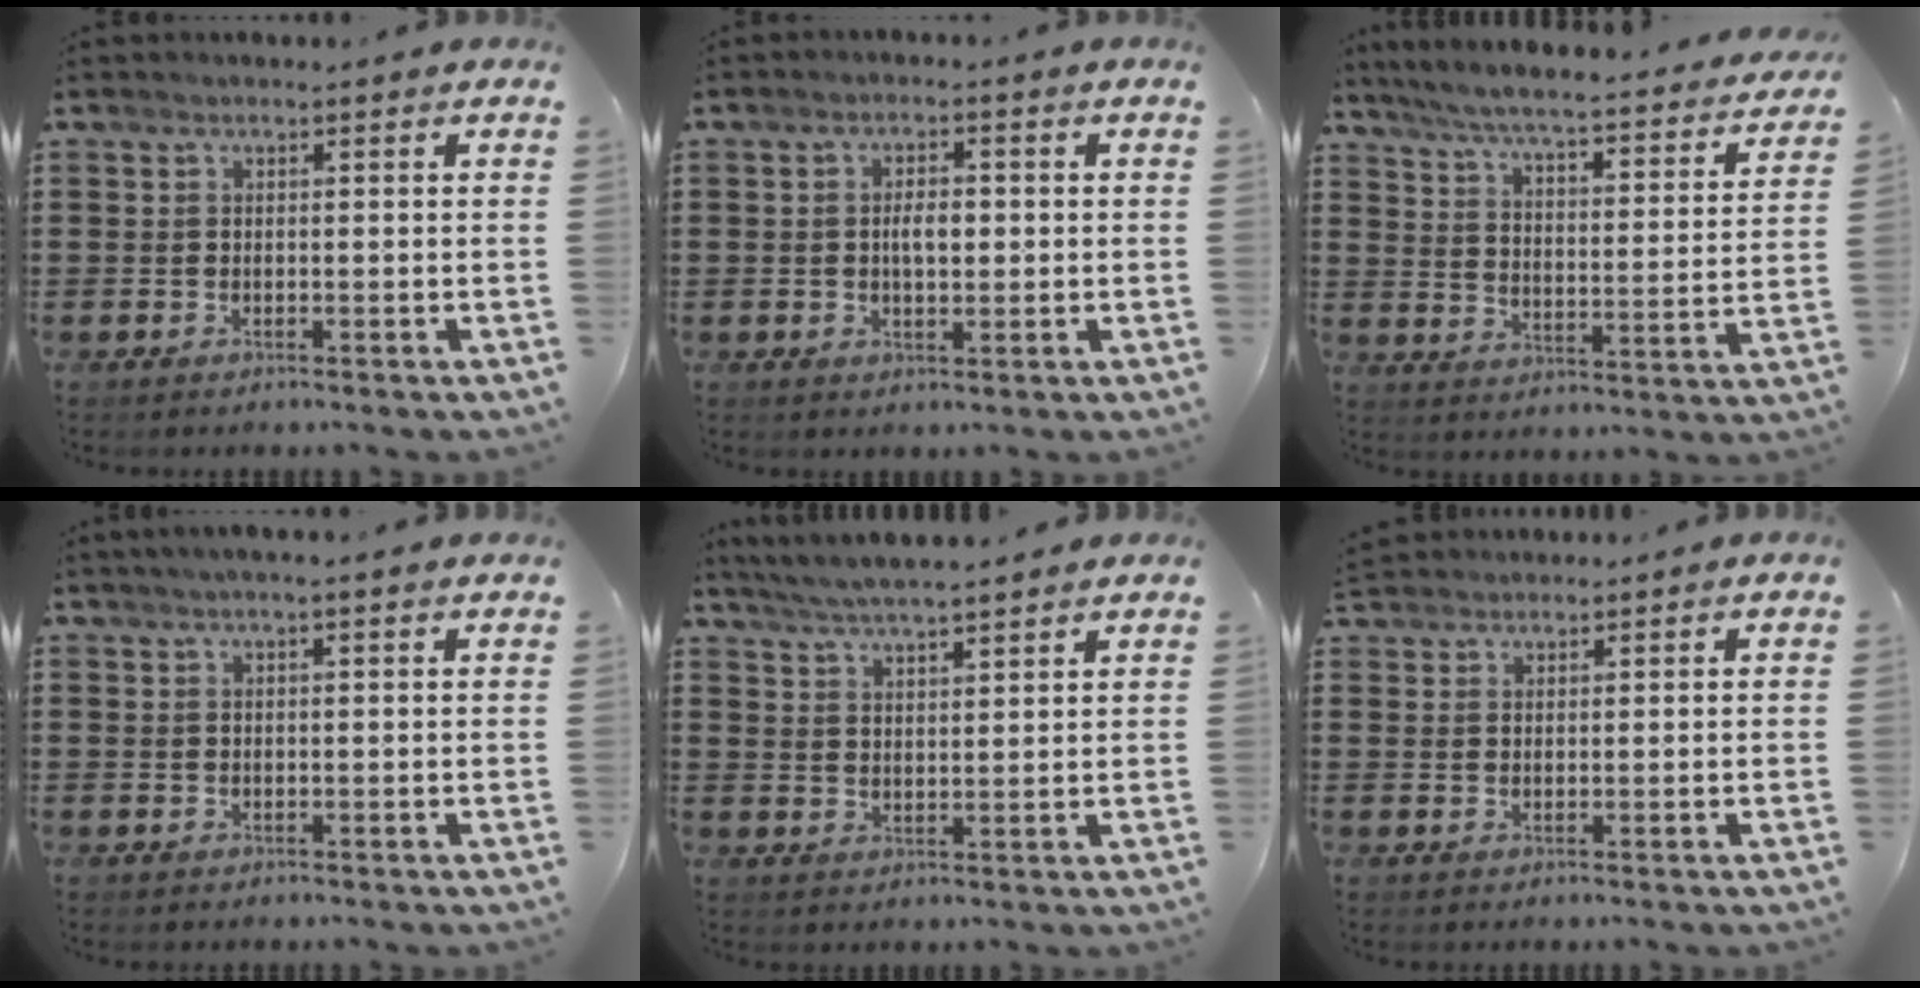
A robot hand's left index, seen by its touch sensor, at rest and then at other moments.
{"total": 3.4, "force": [0.1, 1.5, 3.1], "torque": [-0.052, 0.001, -0.002]}
{"total": 4.9, "force": [4.5, -0.3, 2.0], "torque": [-0.064, -0.042, 0.068]}
{"total": 1.6, "force": [1.1, 0.1, 1.1], "torque": [-0.023, 0.001, 0.021]}
{"total": 4.2, "force": [4.1, 0.0, 1.2], "torque": [-0.037, -0.015, 0.072]}
{"total": 1.9, "force": [1.8, 0.6, 0.0], "torque": [-0.005, 0.003, 0.038]}